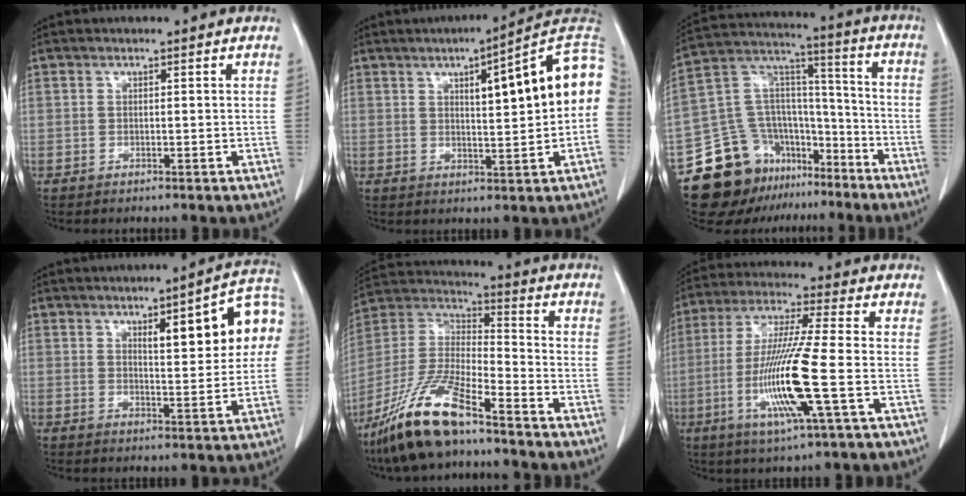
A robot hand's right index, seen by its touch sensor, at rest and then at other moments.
{"total": 13.9, "force": [2.6, 1.7, 13.6], "torque": [-0.185, 0.027, 0.030]}
{"total": 18.3, "force": [-12.7, 11.3, 6.8], "torque": [-0.117, 0.084, -0.213]}
{"total": 11.9, "force": [3.3, 2.4, 11.2], "torque": [-0.144, 0.025, 0.042]}
{"total": 16.0, "force": [-11.5, 2.9, 10.7], "torque": [-0.228, -0.013, -0.216]}
{"total": 13.8, "force": [-3.5, -0.4, 13.3], "torque": [-0.275, -0.019, -0.073]}